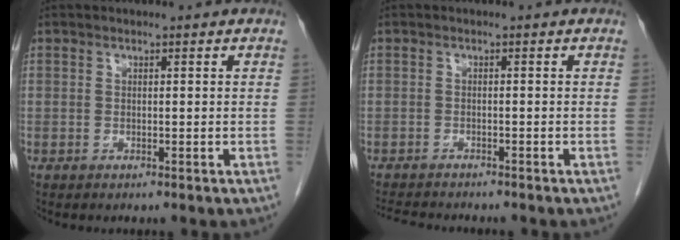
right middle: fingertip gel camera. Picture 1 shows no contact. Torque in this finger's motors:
{"motor_torque": [0.12, -0.12, 0.01, 0.01]}